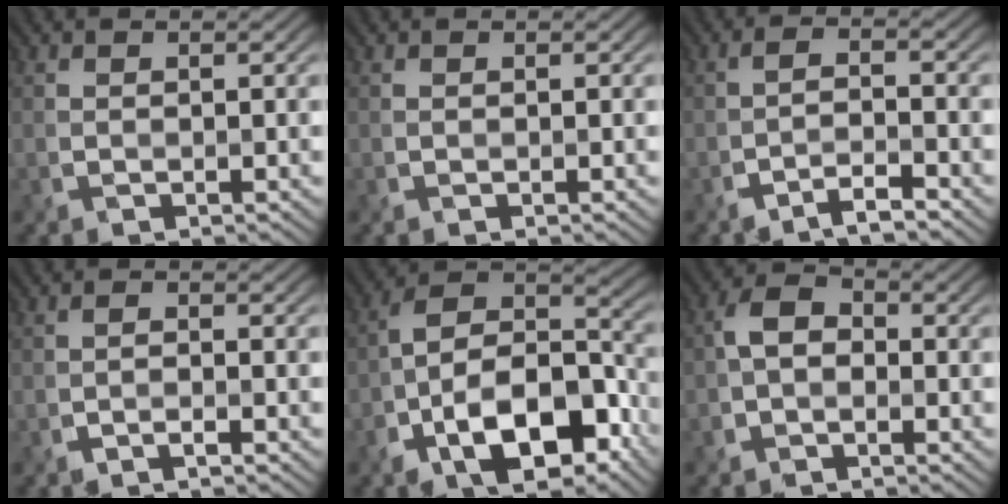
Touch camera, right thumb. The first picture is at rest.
{"total": 0.0}
{"total": 3.3, "force": [-2.6, 0.4, 2.1], "torque": [-0.037, 0.011, -0.059]}
{"total": 1.2, "force": [-0.8, 0.2, 0.9], "torque": [-0.012, 0.007, -0.022]}
{"total": 14.6, "force": [-6.8, 7.5, 10.5], "torque": [-0.168, -0.010, -0.123]}
{"total": 2.7, "force": [-0.9, 1.9, 1.8], "torque": [-0.039, 0.011, -0.022]}